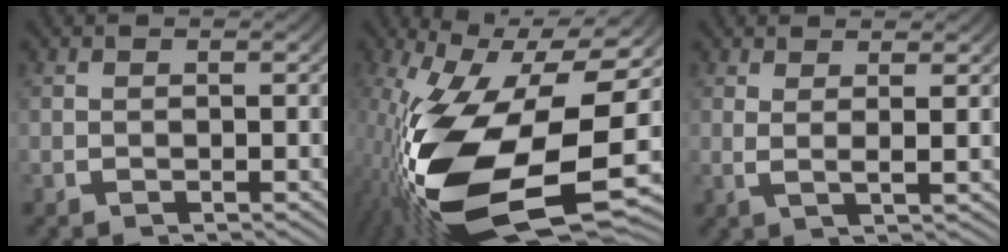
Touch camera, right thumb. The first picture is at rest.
{"total": 24.1, "force": [-3.3, 13.7, 19.5], "torque": [-0.402, -0.085, -0.002]}
{"total": 2.1, "force": [1.3, -0.2, 1.6], "torque": [-0.039, -0.008, 0.027]}